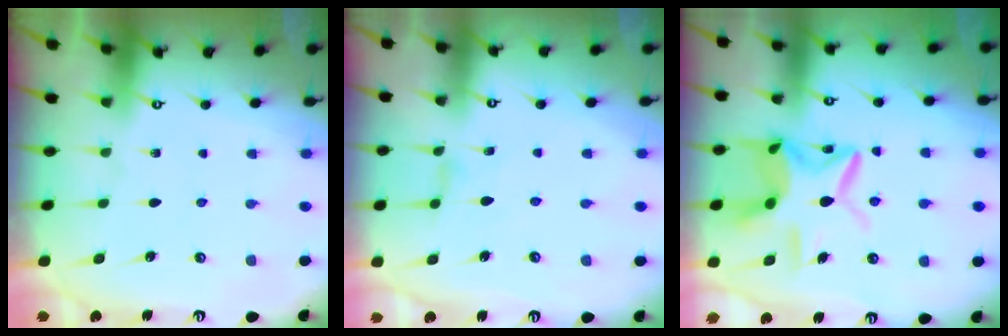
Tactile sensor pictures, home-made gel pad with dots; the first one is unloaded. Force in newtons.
{"total": 1.4, "press": 1.3, "slide": 0.3}
{"total": 13.1, "press": 13.1, "slide": 1.1}